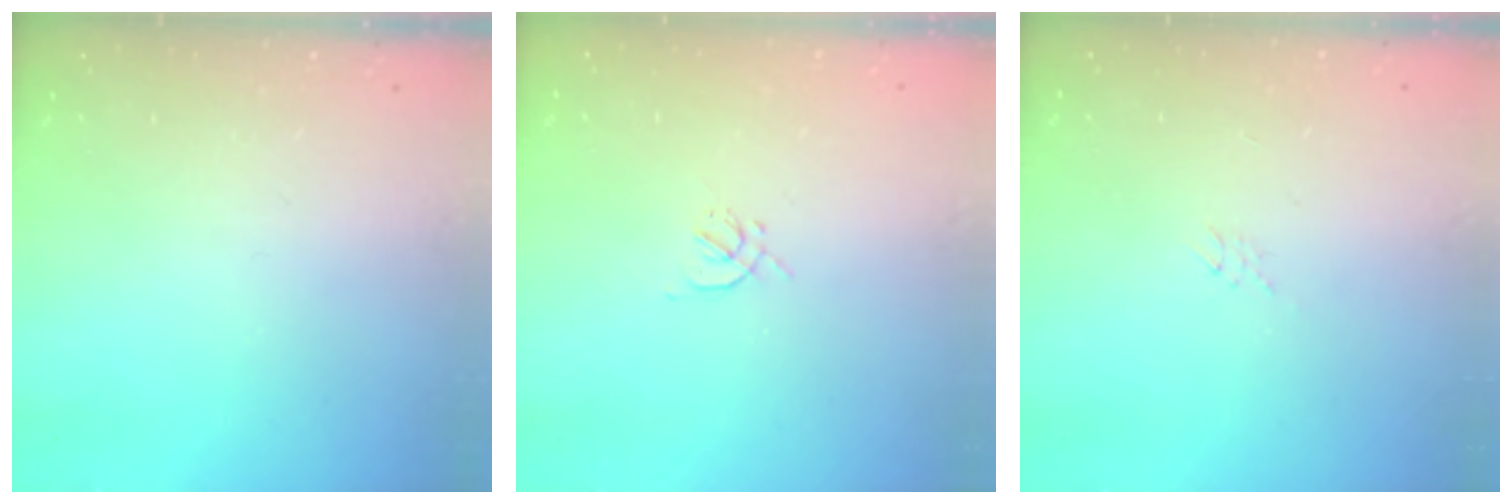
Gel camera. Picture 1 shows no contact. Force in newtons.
{"total": 1.2, "press": 1.2, "slide": 0.4}
{"total": 3.8, "press": 3.7, "slide": 0.6}